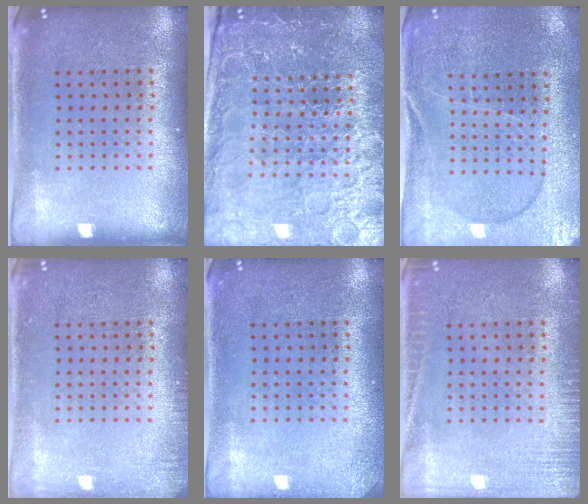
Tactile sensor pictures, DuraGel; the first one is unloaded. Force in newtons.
{"total": 4.8, "press": 4.5, "slide": 1.6}
{"total": 1.1, "press": 1.1, "slide": 0.4}
{"total": 1.2, "press": 1.1, "slide": 0.2}
{"total": 1.2, "press": 1.2, "slide": 0.1}
{"total": 2.7, "press": 2.7, "slide": 0.5}